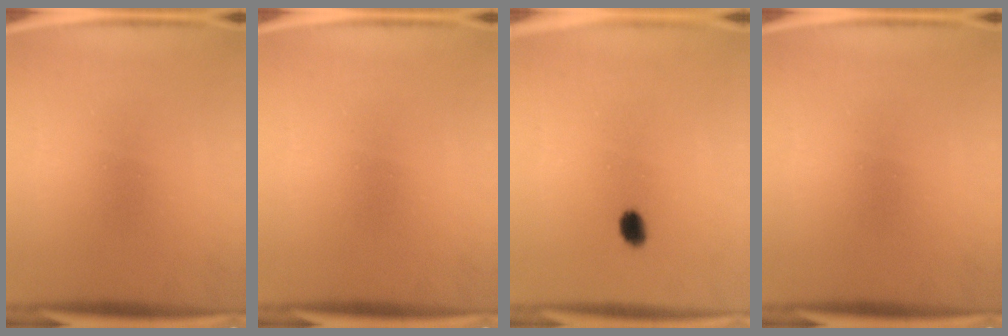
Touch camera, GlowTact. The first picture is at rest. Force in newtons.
{"total": 0.0}
{"total": 2.4}
{"total": 0.0}